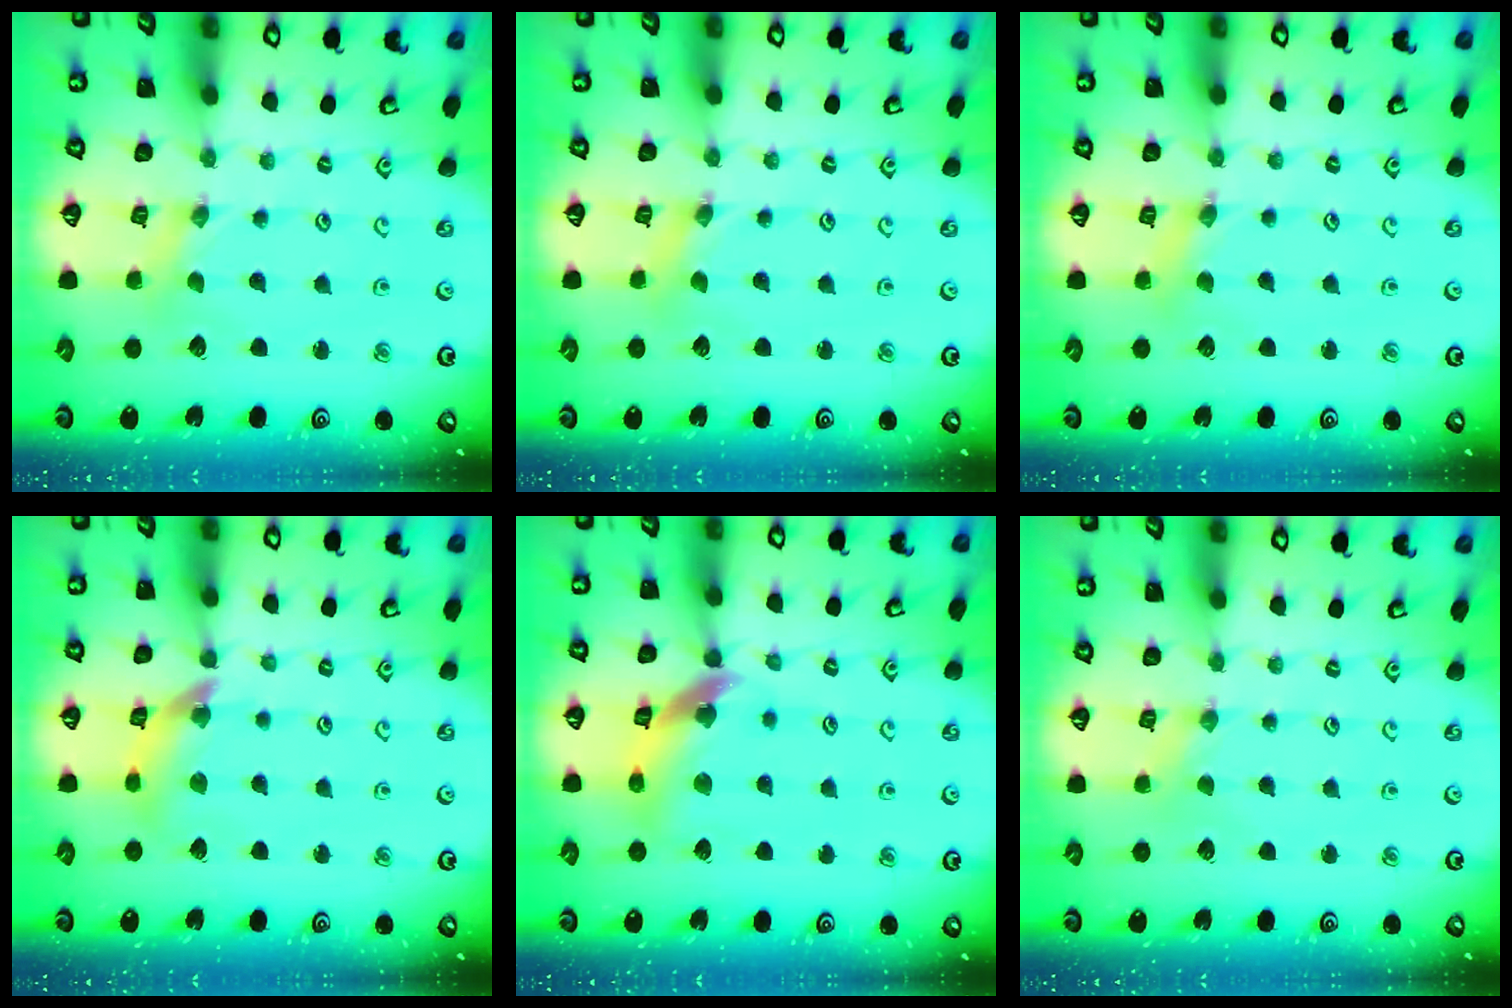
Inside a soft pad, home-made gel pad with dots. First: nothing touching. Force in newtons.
{"total": 1.4, "press": 1.4, "slide": 0.0}
{"total": 2.3, "press": 2.3, "slide": 0.3}
{"total": 10.8, "press": 10.7, "slide": 1.3}
{"total": 13.6, "press": 13.5, "slide": 1.7}
{"total": 0.0}